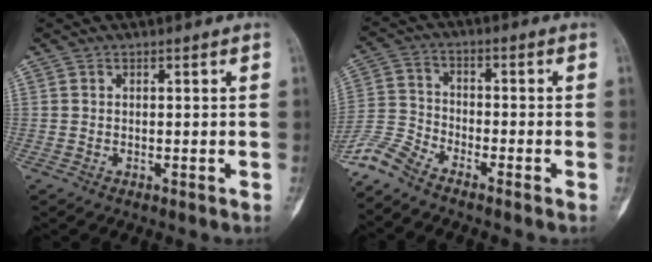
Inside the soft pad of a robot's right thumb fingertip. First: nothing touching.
{"total": 6.6, "force": [-6.1, 0.9, 2.4], "torque": [-0.059, 0.018, -0.135]}